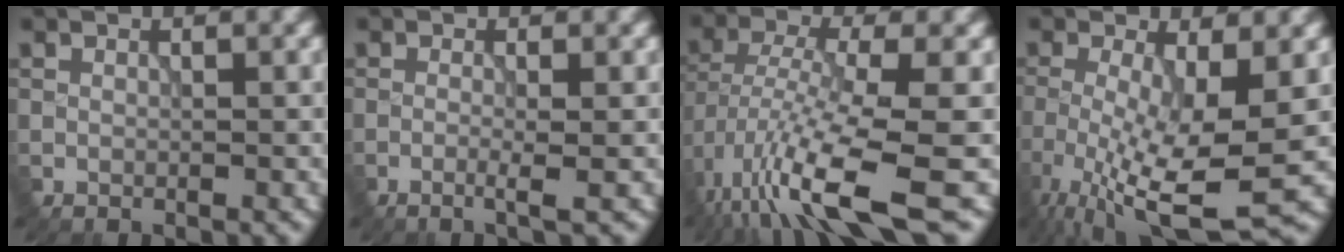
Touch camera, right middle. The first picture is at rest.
{"total": 1.4, "force": [-0.4, -0.1, 1.4], "torque": [-0.023, 0.002, -0.013]}
{"total": 9.6, "force": [-4.9, 2.2, 8.0], "torque": [-0.163, -0.006, -0.093]}
{"total": 8.2, "force": [-2.8, 1.9, 7.5], "torque": [-0.152, -0.020, -0.049]}